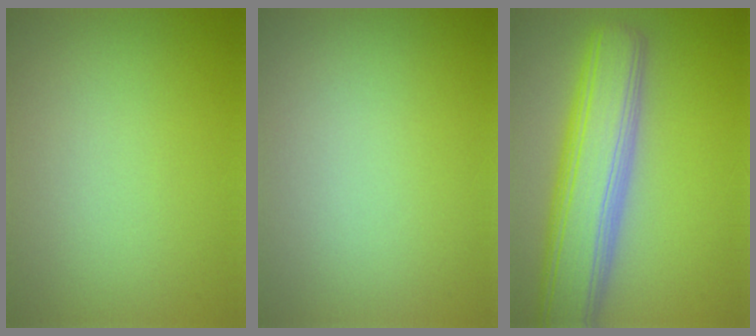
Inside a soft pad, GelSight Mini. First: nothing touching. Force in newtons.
{"total": 0.0}
{"total": 8.6, "press": 8.6, "slide": 0.6}